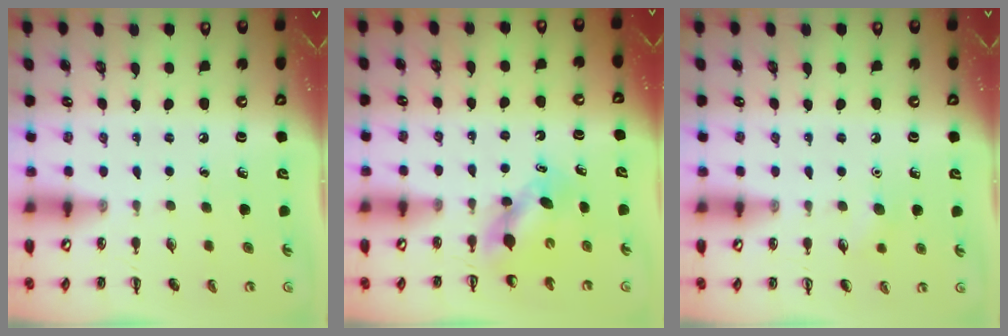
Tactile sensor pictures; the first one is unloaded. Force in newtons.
{"total": 5.2, "press": 5.1, "slide": 0.5}
{"total": 5.4, "press": 5.2, "slide": 1.1}